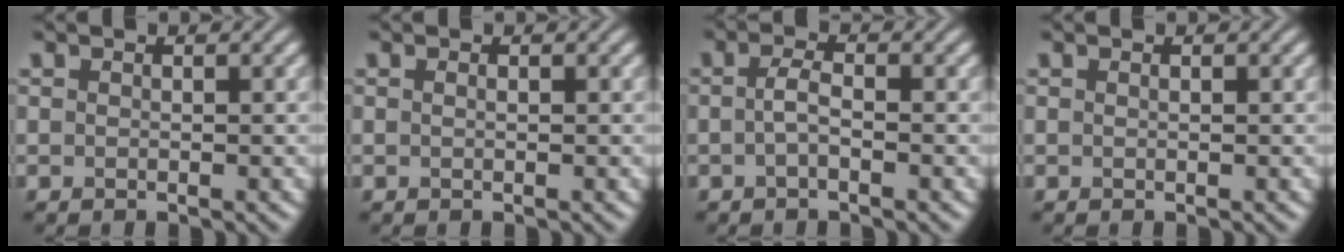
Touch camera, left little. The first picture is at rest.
{"total": 0.0}
{"total": 1.5, "force": [-0.4, 0.4, 1.4], "torque": [-0.032, 0.003, -0.012]}
{"total": 0.0}